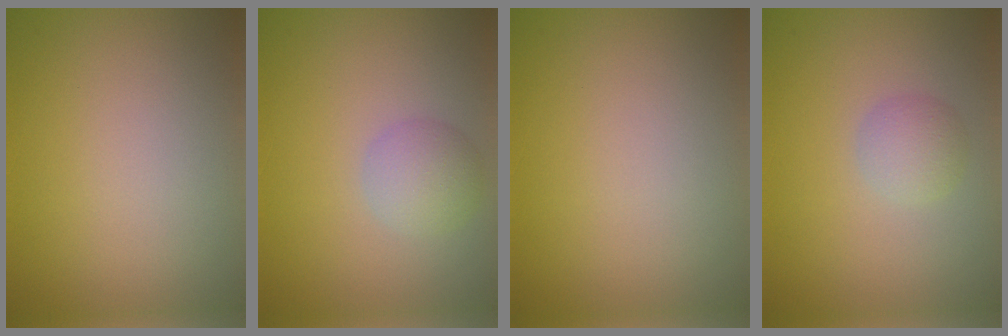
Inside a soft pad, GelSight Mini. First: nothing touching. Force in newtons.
{"total": 2.5, "press": 2.5, "slide": 0.1}
{"total": 0.0}
{"total": 1.9, "press": 1.9, "slide": 0.1}